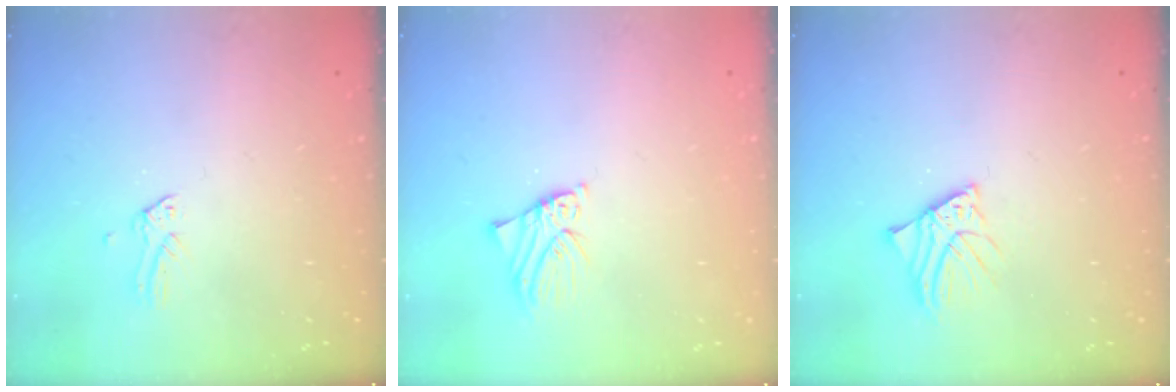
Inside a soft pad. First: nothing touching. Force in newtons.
{"total": 2.4, "press": 2.4, "slide": 0.3}
{"total": 3.7, "press": 3.7, "slide": 0.4}